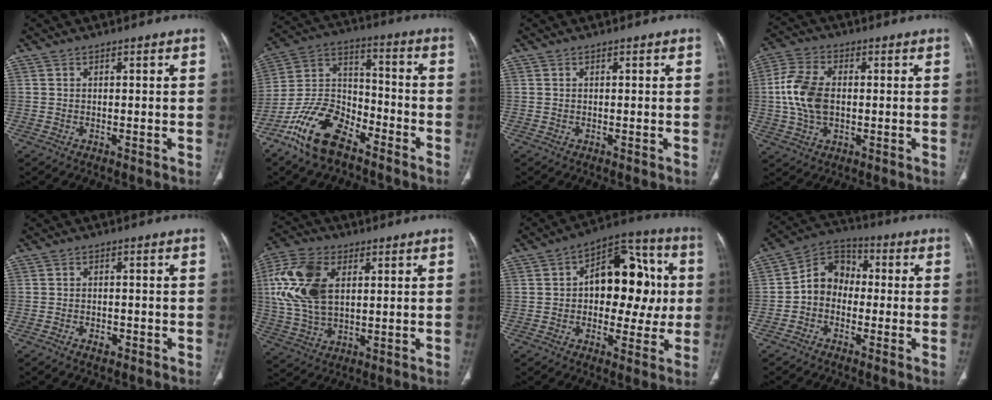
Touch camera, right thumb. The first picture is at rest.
{"total": 15.1, "force": [-10.1, 7.5, 8.4], "torque": [-0.151, 0.064, -0.199]}
{"total": 0.0}
{"total": 11.7, "force": [0.0, 7.7, 8.9], "torque": [-0.179, 0.012, 0.000]}
{"total": 2.1, "force": [-1.2, 1.2, 1.2], "torque": [-0.020, 0.008, -0.017]}
{"total": 14.5, "force": [3.6, 8.5, 11.2], "torque": [-0.240, 0.001, 0.070]}
{"total": 18.8, "force": [1.6, 11.4, 14.9], "torque": [-0.149, 0.034, 0.022]}
{"total": 8.4, "force": [-1.4, 7.0, 4.4], "torque": [-0.048, 0.038, -0.045]}